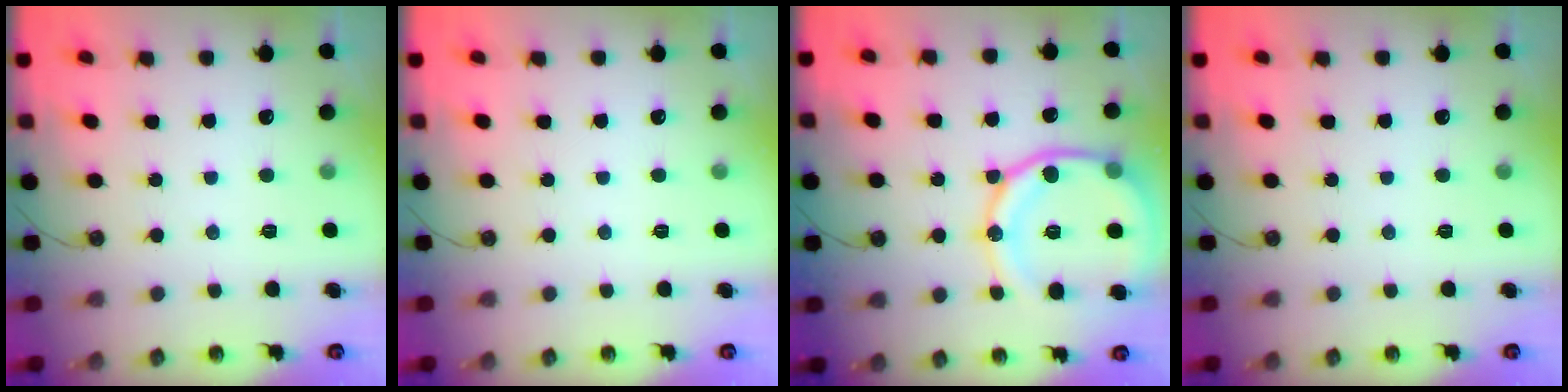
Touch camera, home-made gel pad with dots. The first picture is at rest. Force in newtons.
{"total": 0.0}
{"total": 17.7, "press": 17.6, "slide": 1.9}
{"total": 0.0}